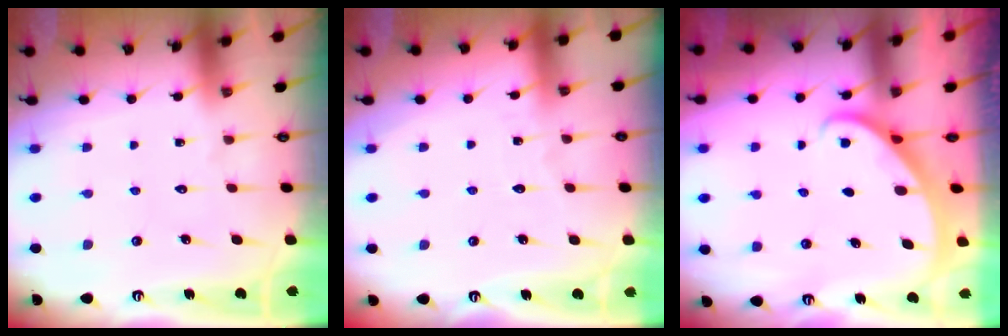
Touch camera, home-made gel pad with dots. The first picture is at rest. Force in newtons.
{"total": 2.2, "press": 2.2, "slide": 0.2}
{"total": 2.3, "press": 2.3, "slide": 0.1}